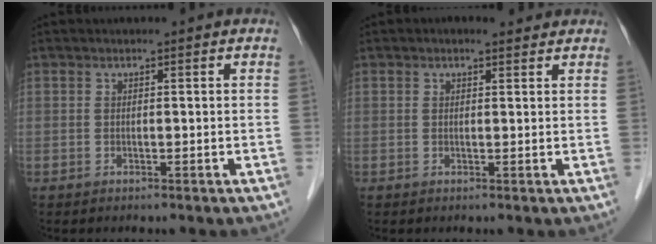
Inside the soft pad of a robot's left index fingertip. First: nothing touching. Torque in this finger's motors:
{"motor_torque": [1.06, -1.08, 0.38, 0.06]}